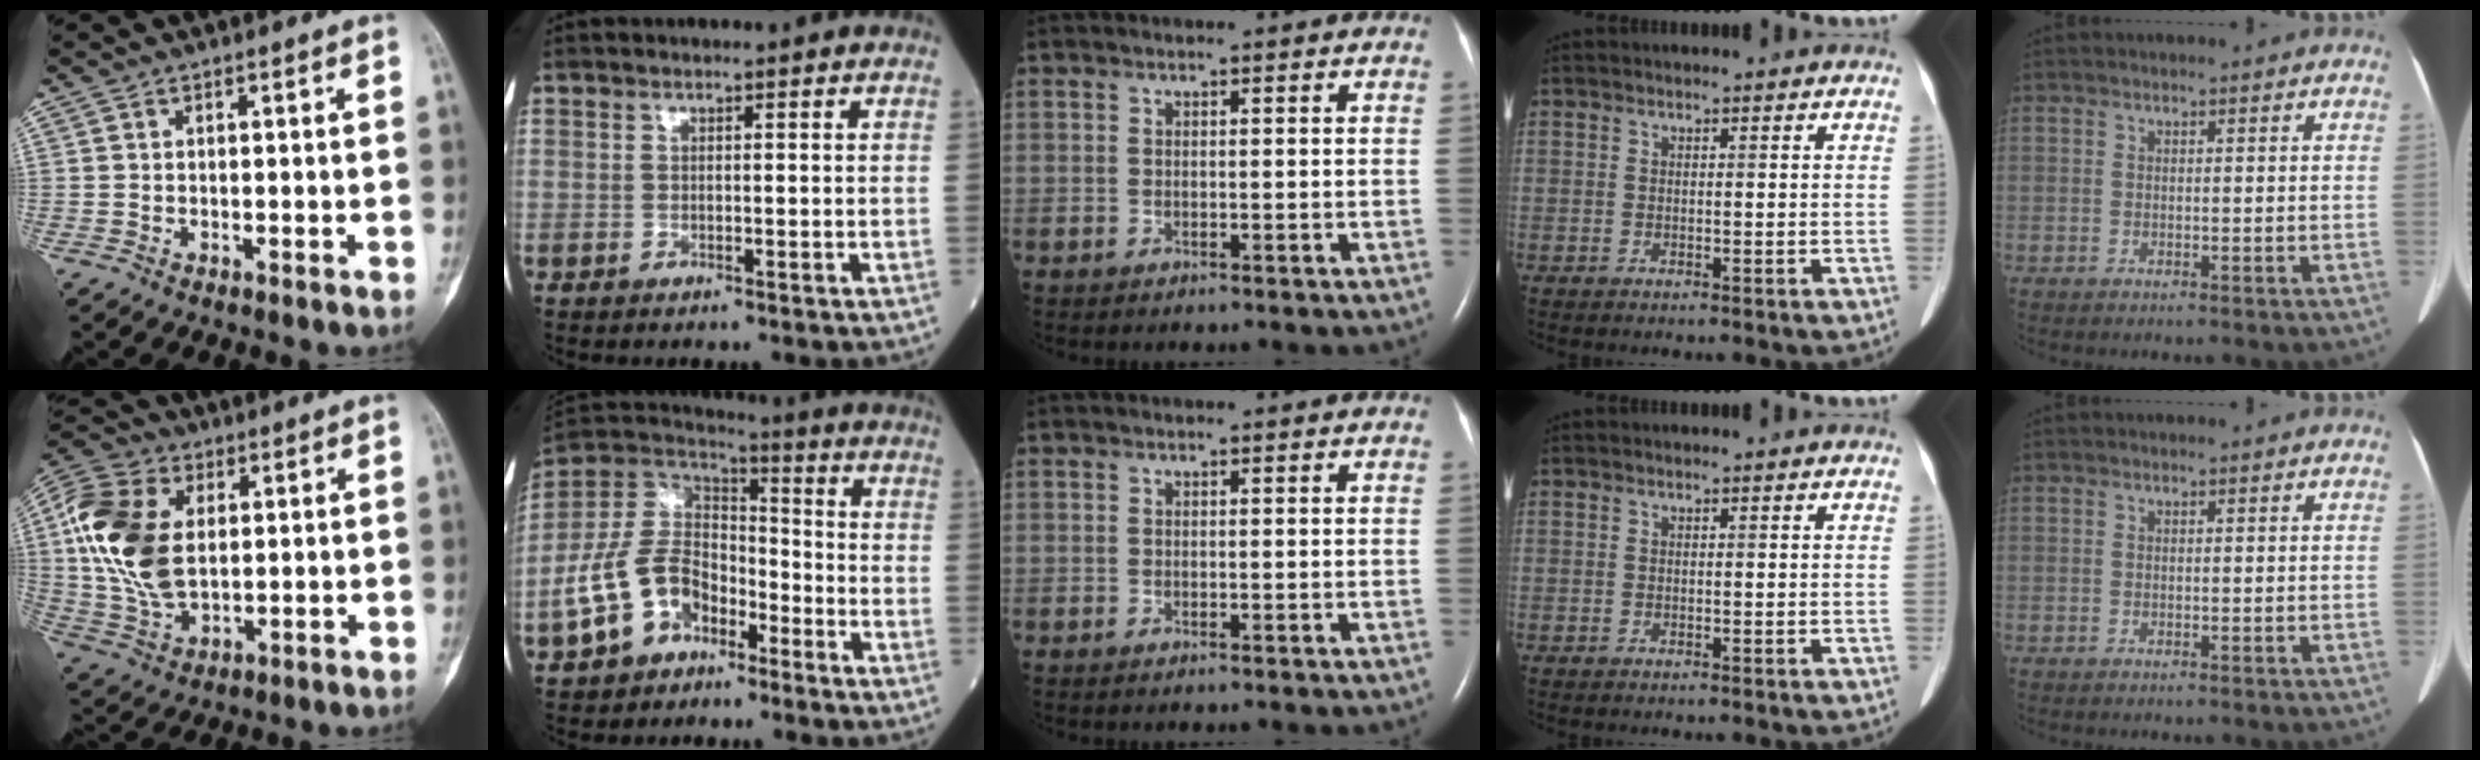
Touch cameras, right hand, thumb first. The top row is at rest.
{"thumb": {"total": 17.5, "force": [2.7, 11.1, 13.3], "torque": [-0.268, 0.000, 0.050]}, "index": {"total": 12.5, "force": [-6.5, 7.9, 7.2], "torque": [-0.169, 0.023, -0.125]}}